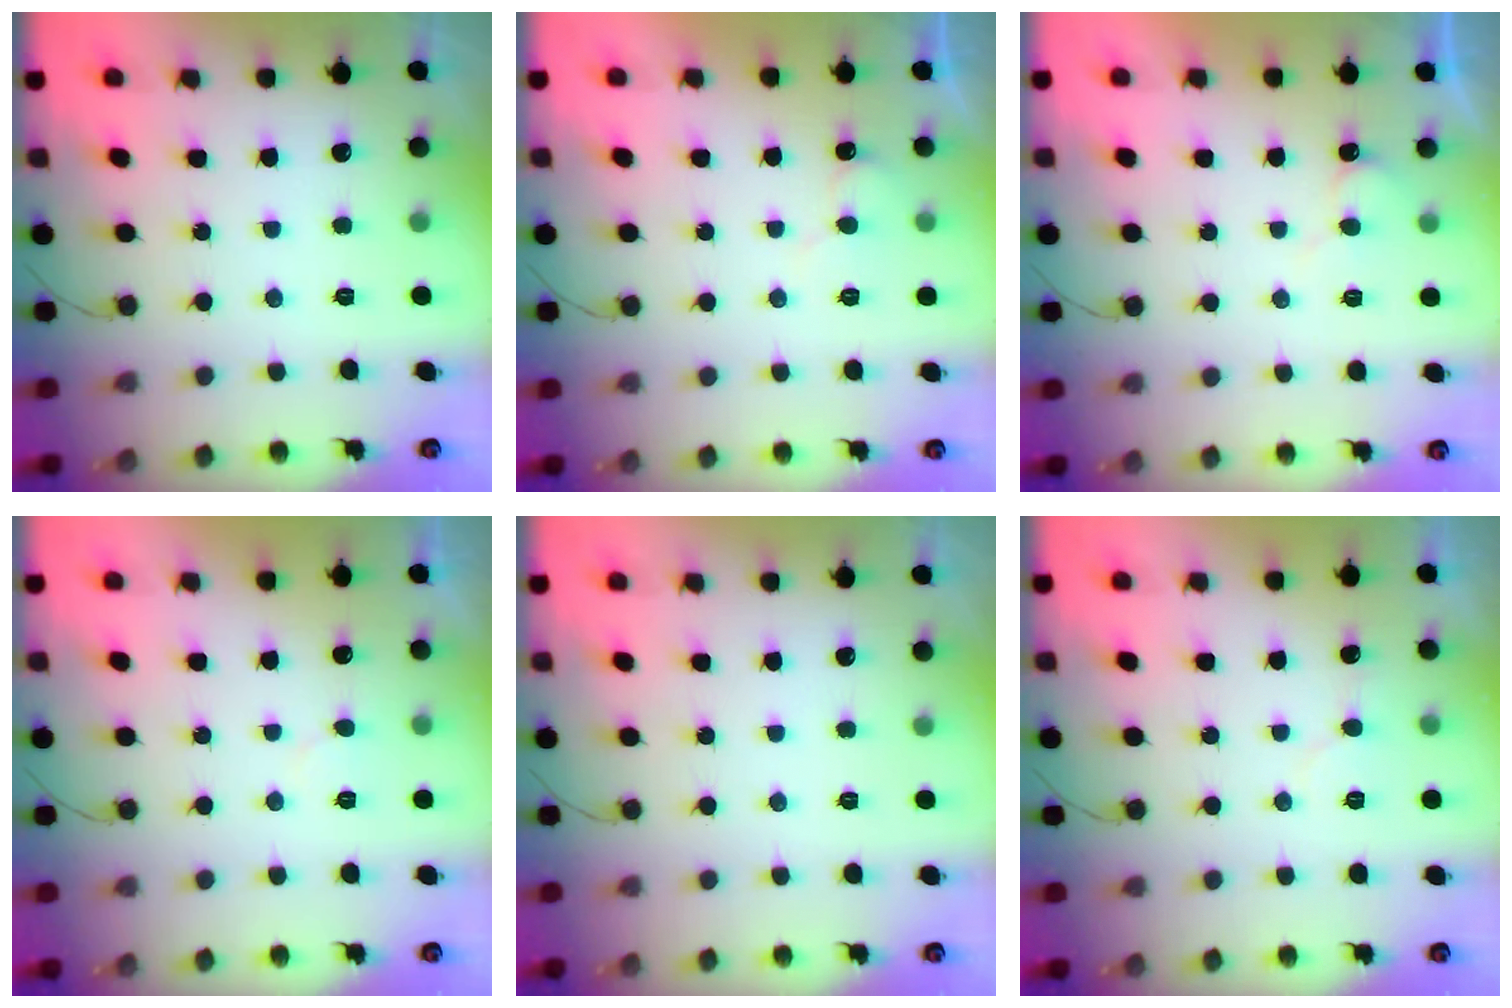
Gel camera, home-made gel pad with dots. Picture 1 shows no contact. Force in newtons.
{"total": 6.1, "press": 6.1, "slide": 0.4}
{"total": 5.8, "press": 5.8, "slide": 0.5}
{"total": 4.1, "press": 4.1, "slide": 0.2}
{"total": 0.0}
{"total": 5.0, "press": 4.9, "slide": 0.5}